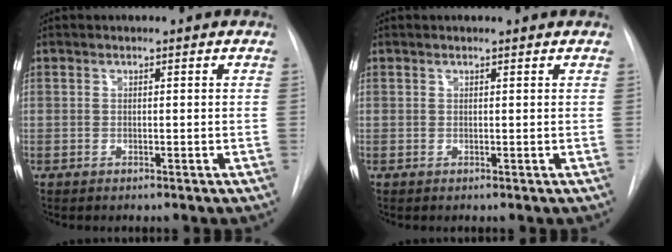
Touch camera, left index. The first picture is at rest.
{"total": 0.6, "force": [0.5, 0.0, 0.1], "torque": [-0.009, 0.005, 0.007]}